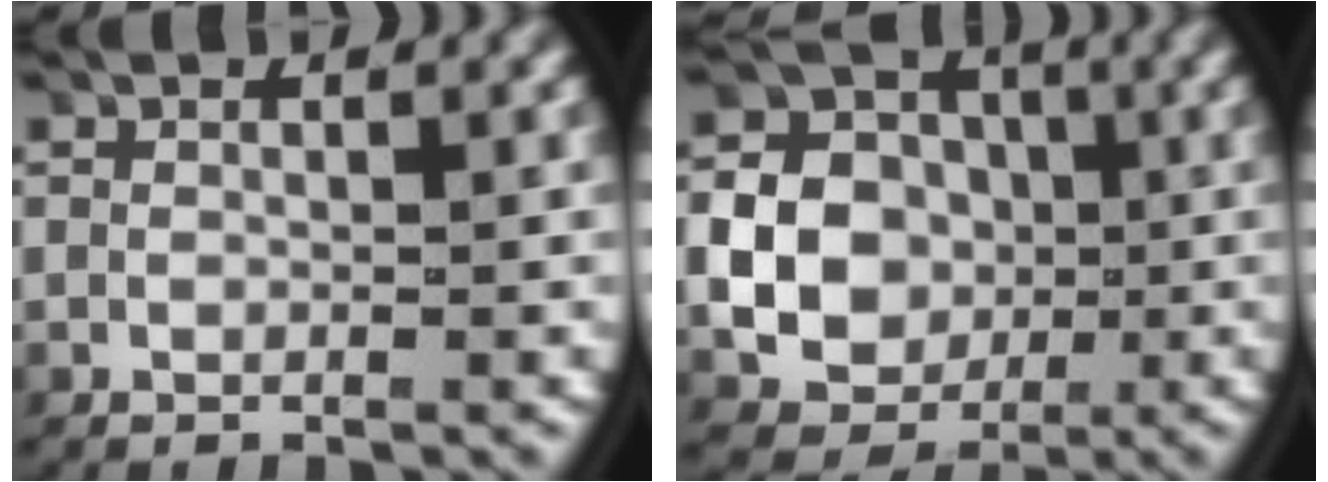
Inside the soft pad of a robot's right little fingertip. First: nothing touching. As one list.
[{"total": 10.1, "force": [-0.4, 9.3, 4.0], "torque": [-0.090, -0.017, -0.013]}]